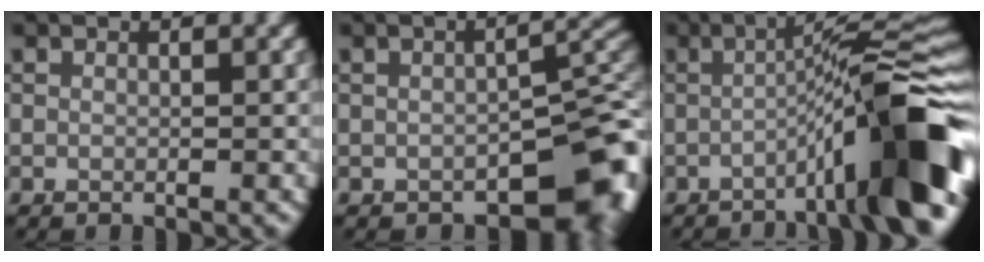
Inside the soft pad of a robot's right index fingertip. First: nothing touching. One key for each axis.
{"total": 8.5, "fx": -3.9, "fy": 4.8, "fz": 5.9, "tx": -0.051, "ty": -0.018, "tz": -0.042}
{"total": 11.8, "fx": -4.7, "fy": 1.4, "fz": 10.8, "tx": -0.140, "ty": 0.024, "tz": -0.080}